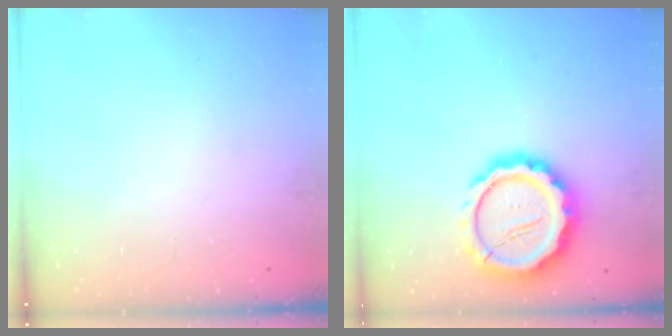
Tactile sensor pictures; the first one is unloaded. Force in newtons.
{"total": 16.3, "press": 16.0, "slide": 3.1}